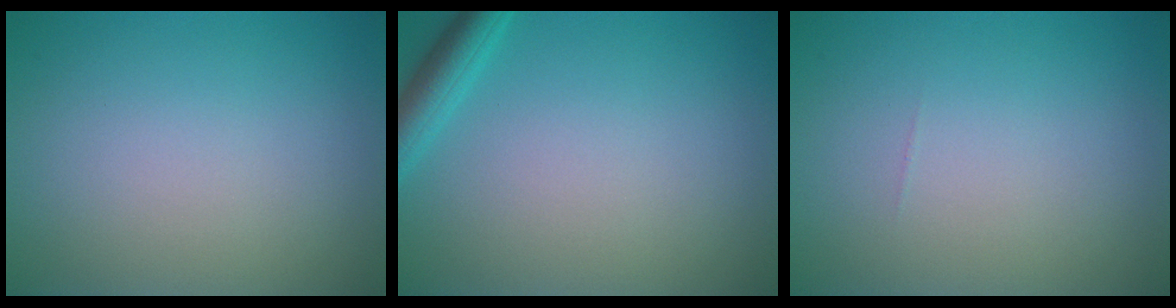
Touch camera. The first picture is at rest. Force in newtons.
{"total": 2.6, "press": 2.6, "slide": 0.2}
{"total": 0.0}